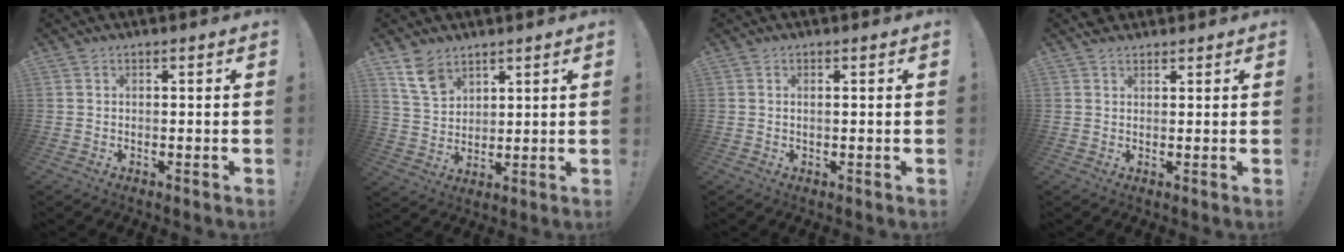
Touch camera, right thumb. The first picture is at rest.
{"total": 9.3, "force": [6.4, 5.7, 3.7], "torque": [-0.080, -0.028, 0.130]}
{"total": 0.9, "force": [0.3, -0.1, 0.8], "torque": [-0.015, -0.002, 0.005]}
{"total": 2.3, "force": [1.8, 1.4, 0.5], "torque": [-0.001, -0.009, 0.035]}